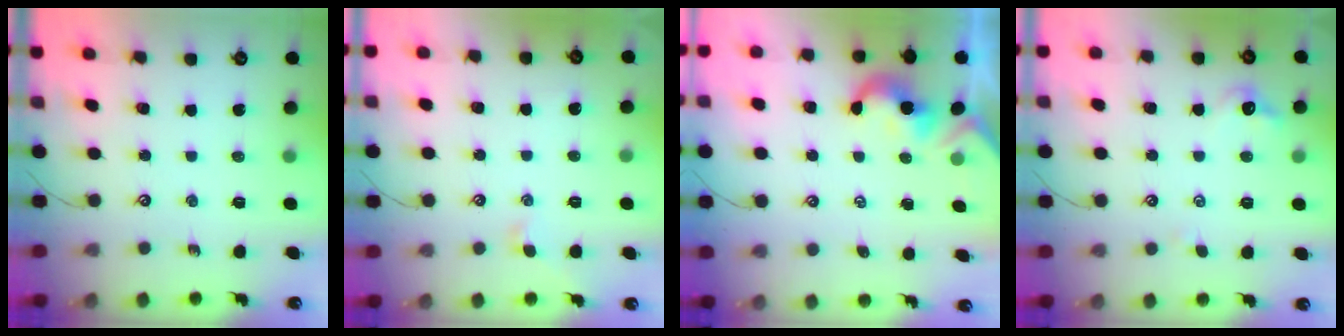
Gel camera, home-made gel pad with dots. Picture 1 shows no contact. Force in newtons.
{"total": 1.3, "press": 1.1, "slide": 0.7}
{"total": 1.9, "press": 1.9, "slide": 0.5}
{"total": 2.6, "press": 2.6, "slide": 0.6}